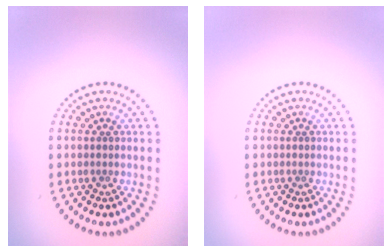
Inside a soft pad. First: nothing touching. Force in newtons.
{"total": 0.0}